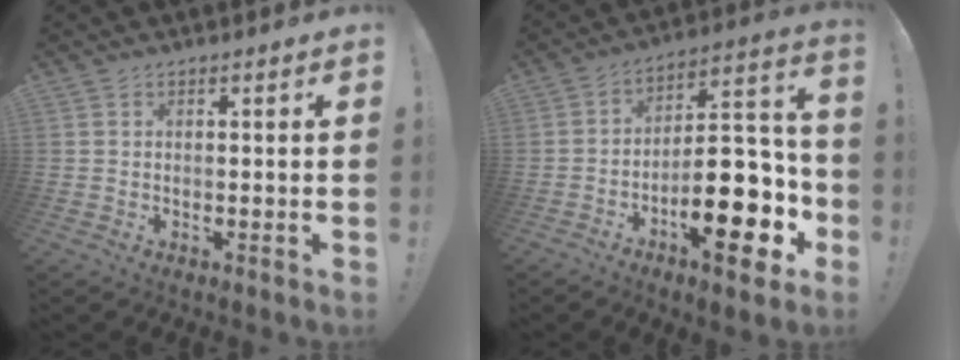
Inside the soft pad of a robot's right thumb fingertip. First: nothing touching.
{"total": 21.3, "force": [-8.1, 8.9, 17.6], "torque": [-0.253, 0.050, -0.120]}